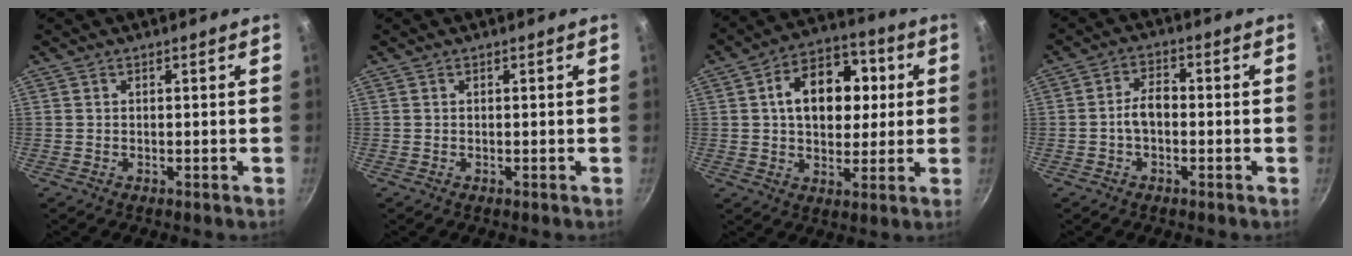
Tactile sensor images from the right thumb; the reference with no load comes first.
{"total": 0.0}
{"total": 15.8, "force": [2.9, 11.0, 11.1], "torque": [-0.126, 0.018, 0.033]}
{"total": 4.8, "force": [-1.0, 2.9, 3.6], "torque": [-0.053, 0.024, -0.023]}